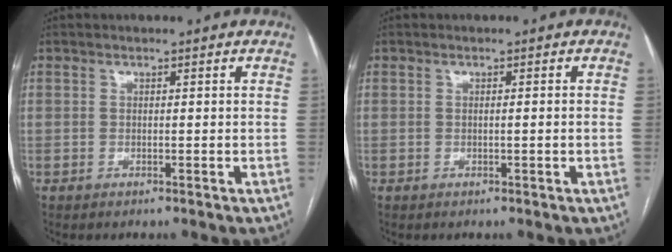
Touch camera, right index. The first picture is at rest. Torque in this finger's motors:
{"motor_torque": [-0.21, -0.09, -0.03, -0.01]}